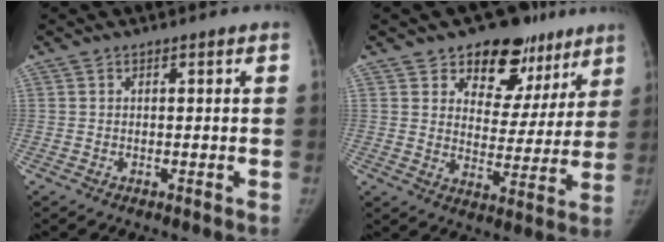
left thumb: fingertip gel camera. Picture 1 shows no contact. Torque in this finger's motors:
{"motor_torque": [0.19, 0.18, 0.13, 0.01, -0.01]}